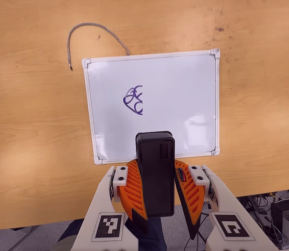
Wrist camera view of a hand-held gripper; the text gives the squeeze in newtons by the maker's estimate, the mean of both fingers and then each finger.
{"total": 10.3, "left": 9.9, "right": 10.6}